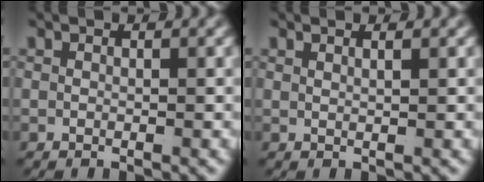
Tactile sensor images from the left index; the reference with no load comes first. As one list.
[{"total": 1.2, "force": [0.7, -0.8, 0.6], "torque": [-0.008, -0.003, 0.020]}]